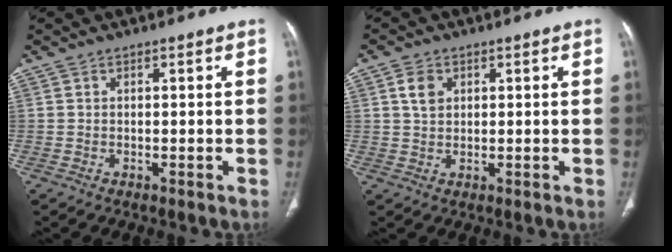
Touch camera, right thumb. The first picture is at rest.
{"total": 3.6, "force": [1.3, 2.6, 2.1], "torque": [-0.028, -0.001, 0.026]}